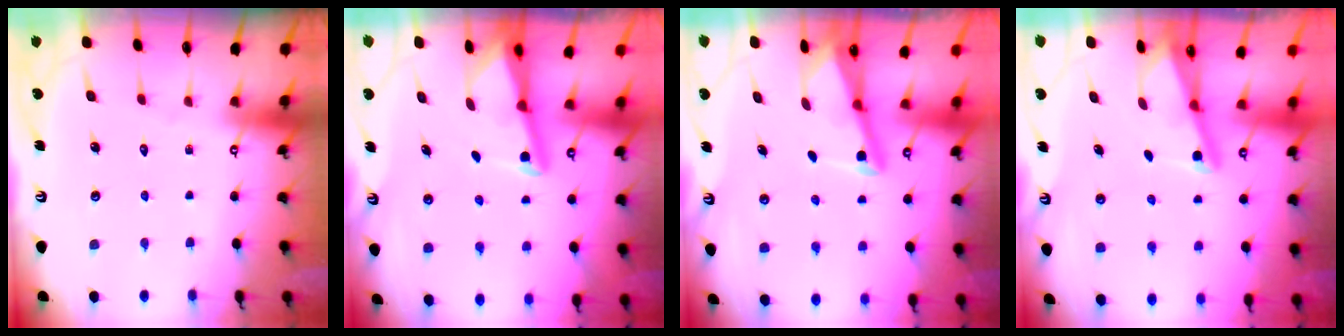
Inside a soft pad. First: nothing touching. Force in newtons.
{"total": 3.0, "press": 3.0, "slide": 0.4}
{"total": 2.9, "press": 2.9, "slide": 0.4}
{"total": 2.2, "press": 2.2, "slide": 0.3}